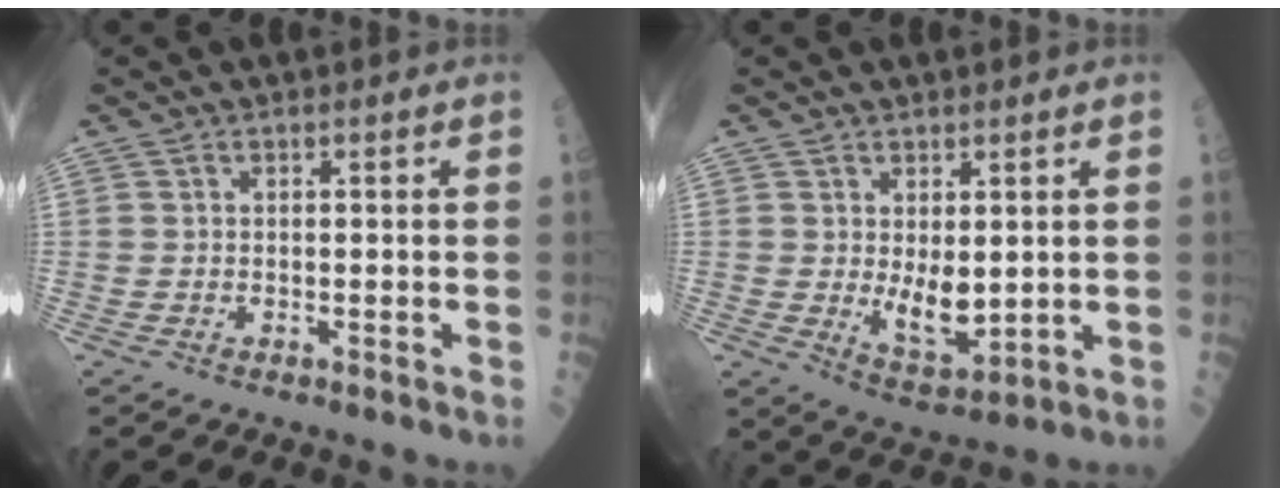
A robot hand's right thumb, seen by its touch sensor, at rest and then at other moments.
{"total": 7.0, "force": [0.6, 3.6, 6.0], "torque": [-0.078, -0.021, 0.026]}